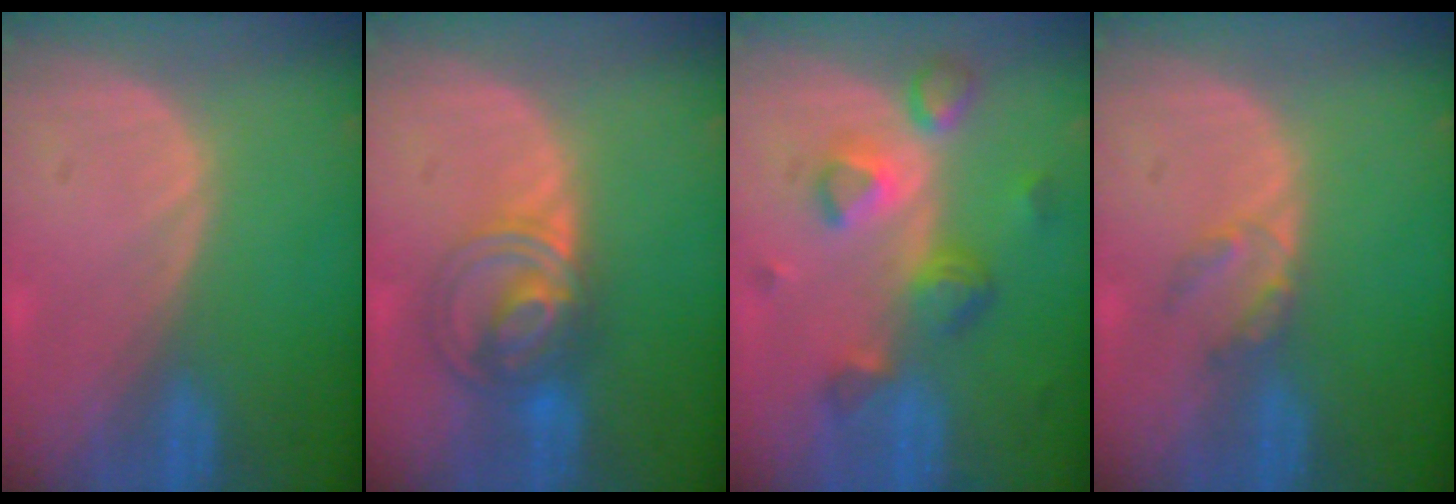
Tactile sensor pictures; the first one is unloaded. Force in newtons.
{"total": 6.7, "press": 6.4, "slide": 2.0}
{"total": 7.7, "press": 6.9, "slide": 3.5}
{"total": 2.5, "press": 2.5, "slide": 0.3}